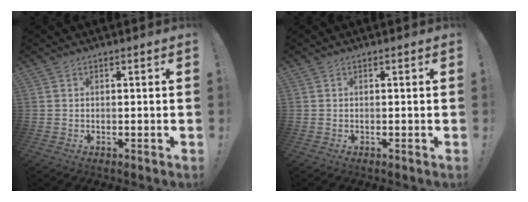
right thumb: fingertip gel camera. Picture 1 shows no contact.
{"total": 0.0}